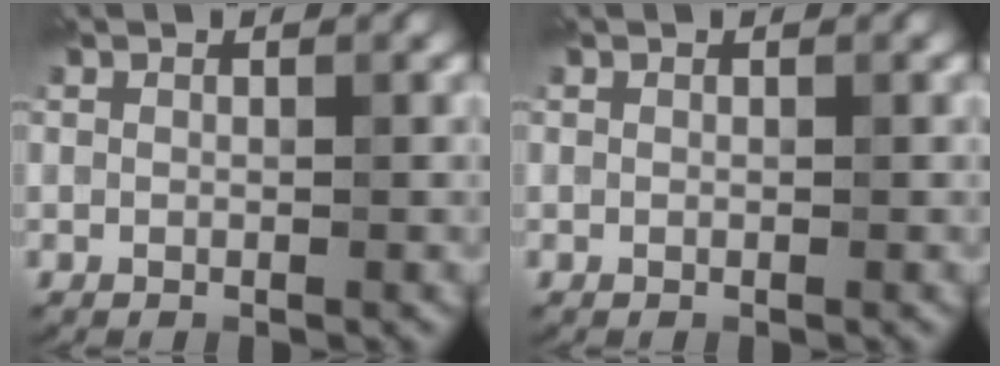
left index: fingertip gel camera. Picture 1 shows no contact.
{"total": 0.0}